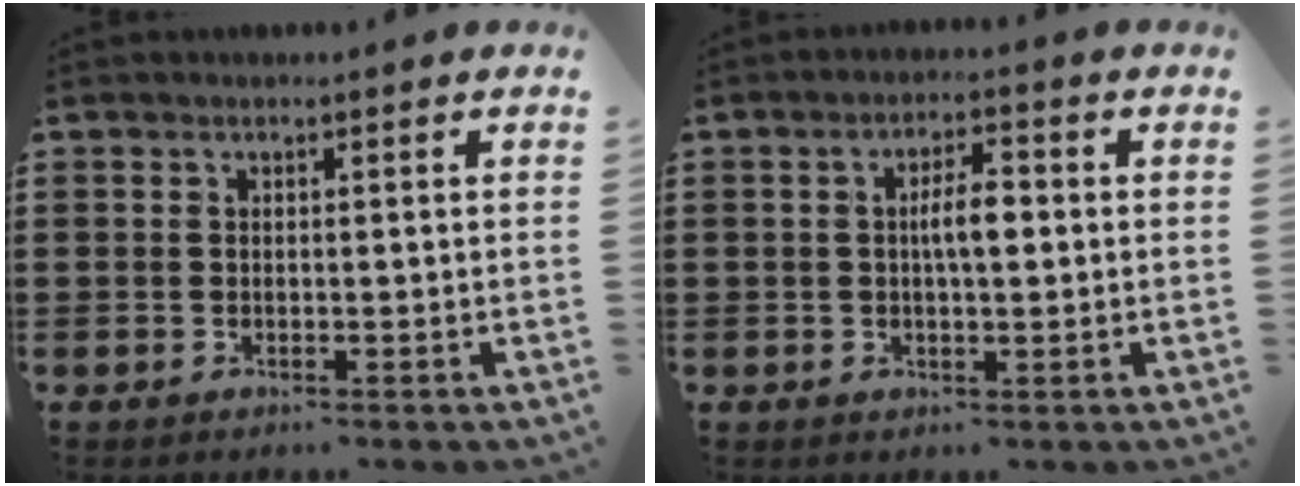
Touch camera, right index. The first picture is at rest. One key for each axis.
{"total": 4.7, "fx": 0.3, "fy": 1.4, "fz": 4.4, "tx": -0.082, "ty": 0.006, "tz": 0.002}